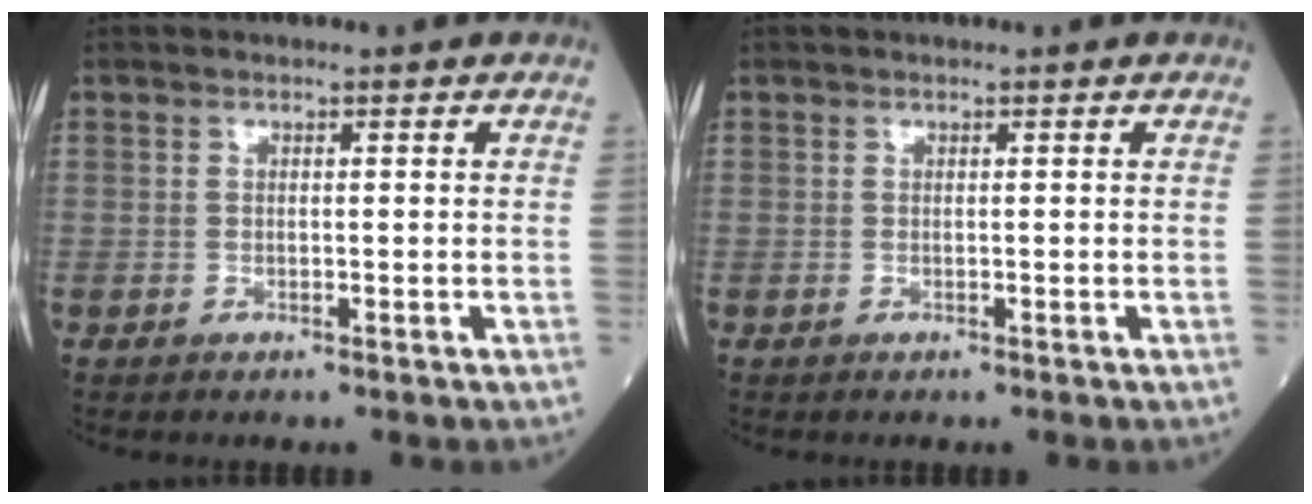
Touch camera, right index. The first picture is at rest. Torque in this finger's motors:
{"motor_torque": [0.16, 0.11, 0.06, 0.01]}